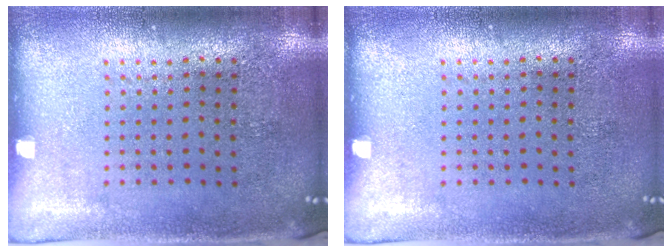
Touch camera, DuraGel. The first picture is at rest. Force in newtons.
{"total": 0.0}